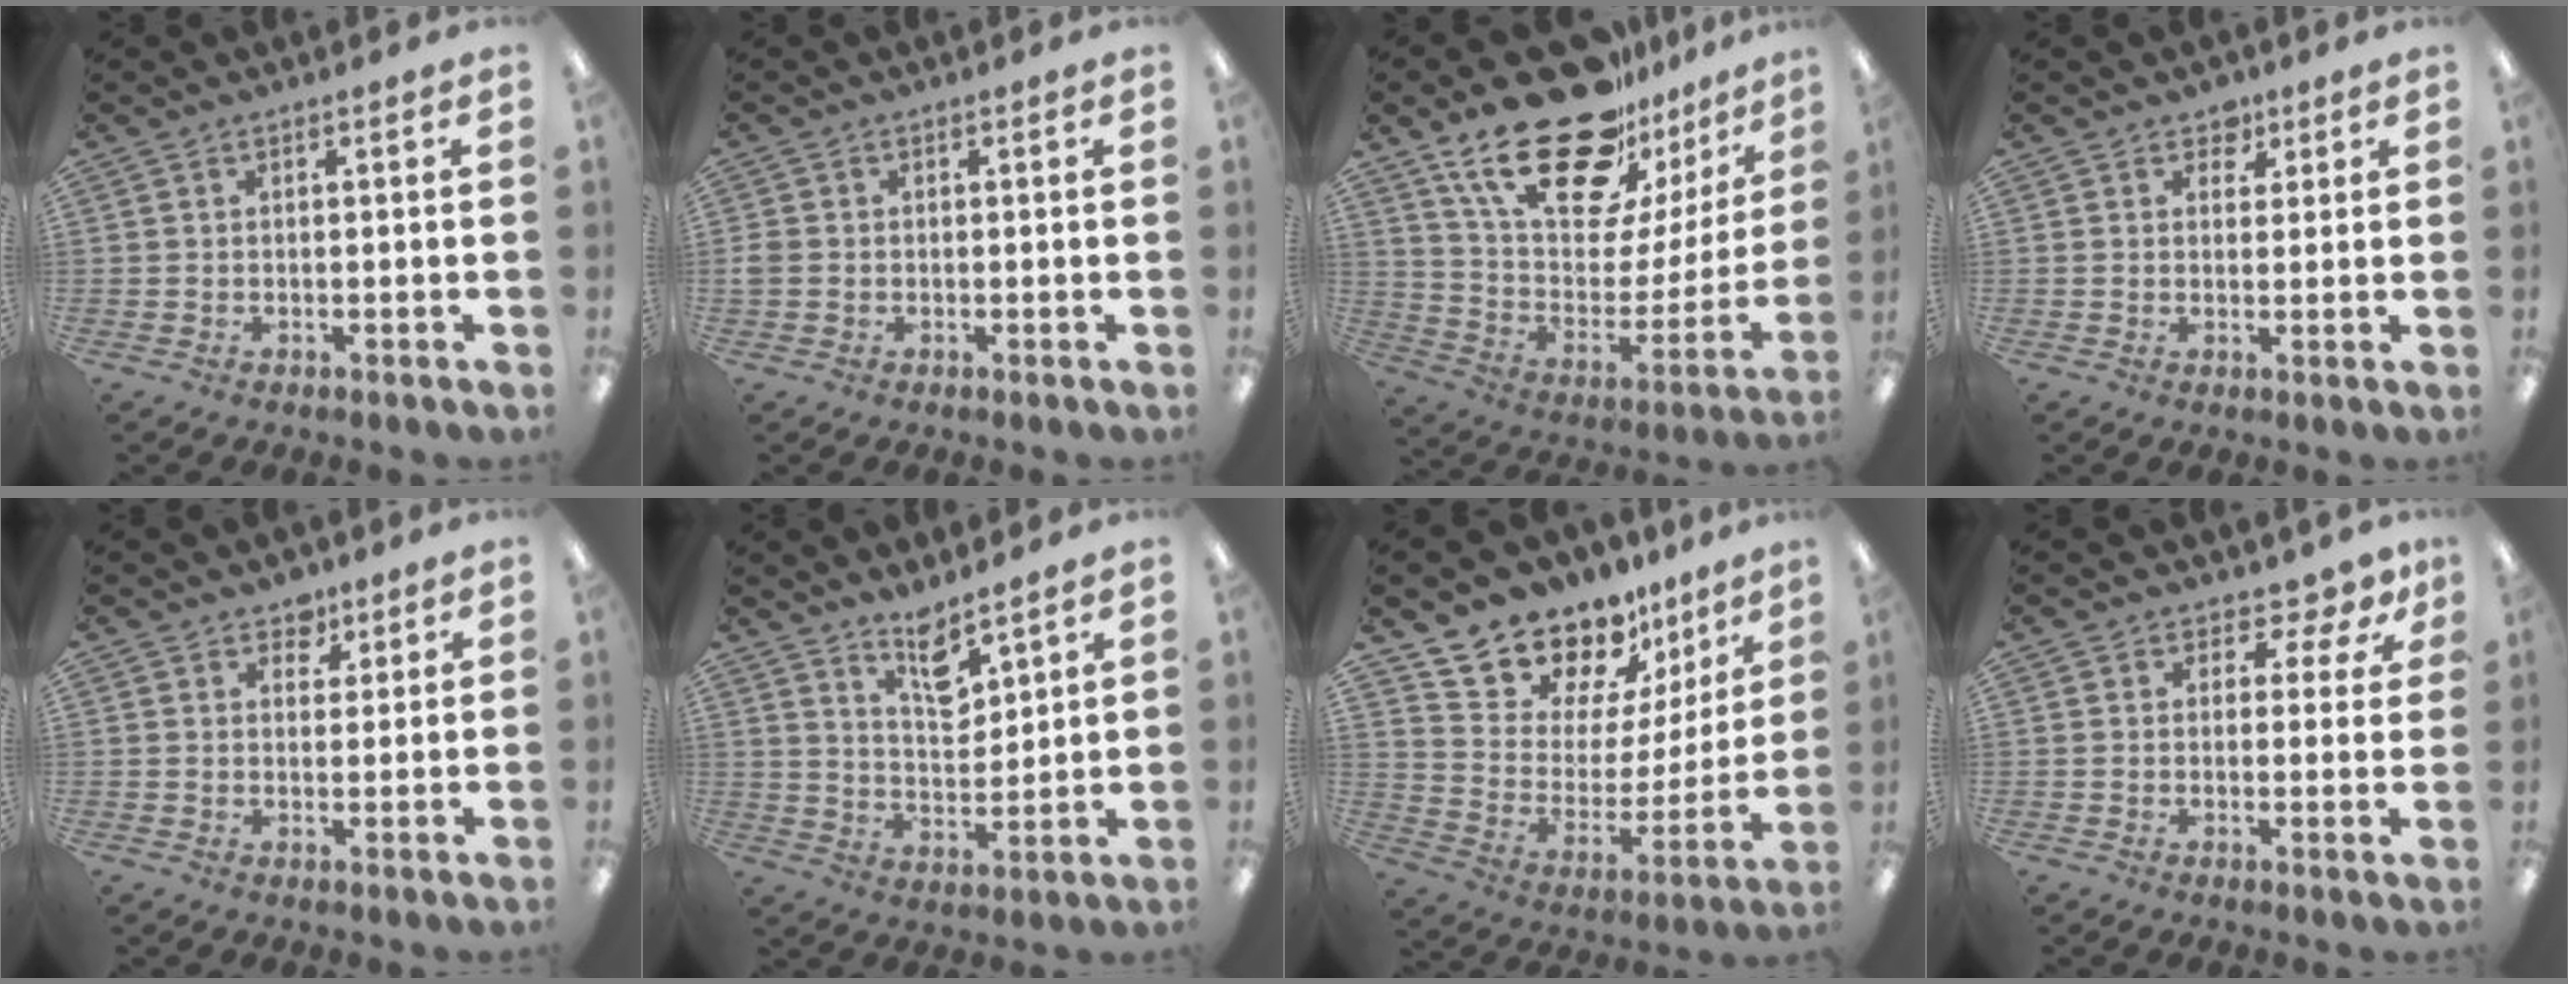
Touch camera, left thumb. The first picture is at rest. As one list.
[{"total": 1.8, "force": [-0.2, 1.6, 0.7], "torque": [-0.011, 0.005, -0.005]}, {"total": 26.8, "force": [18.8, 11.8, 15.1], "torque": [-0.251, -0.112, 0.330]}, {"total": 3.6, "force": [2.3, 2.6, 0.8], "torque": [-0.001, -0.008, 0.037]}, {"total": 4.3, "force": [2.9, 2.9, 0.9], "torque": [-0.006, -0.012, 0.050]}, {"total": 8.2, "force": [6.7, 2.8, 3.7], "torque": [-0.054, -0.048, 0.116]}, {"total": 16.3, "force": [14.4, 7.3, 2.2], "torque": [-0.064, -0.130, 0.265]}, {"total": 4.2, "force": [2.5, 2.9, 1.8], "torque": [-0.014, -0.018, 0.039]}]